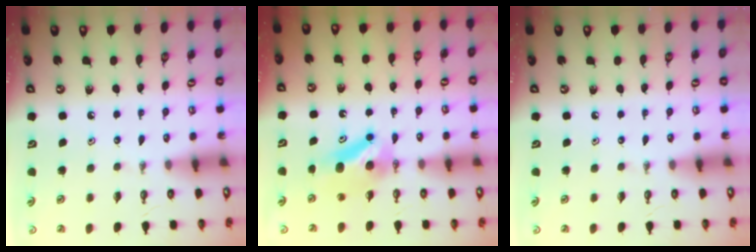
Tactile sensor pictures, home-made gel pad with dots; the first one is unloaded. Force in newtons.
{"total": 7.2, "press": 7.0, "slide": 1.6}
{"total": 0.0}